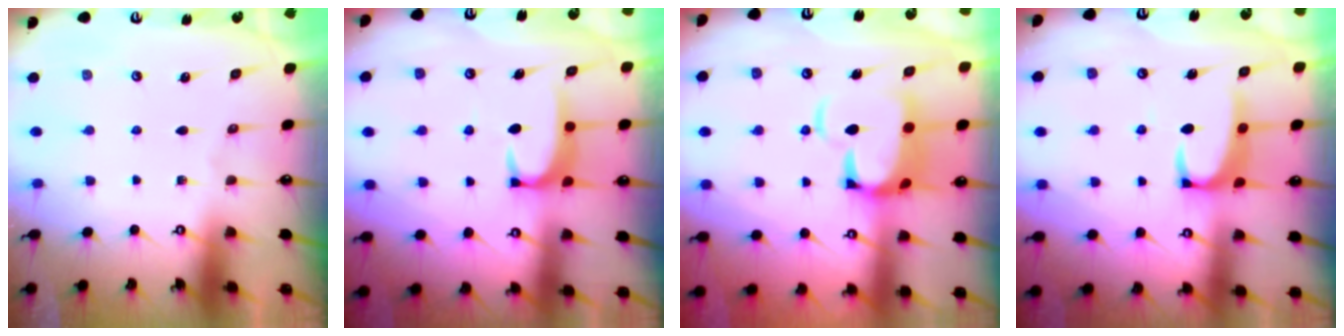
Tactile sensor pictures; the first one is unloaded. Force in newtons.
{"total": 1.8, "press": 1.7, "slide": 0.5}
{"total": 6.9, "press": 6.8, "slide": 1.4}
{"total": 3.3, "press": 3.2, "slide": 0.9}